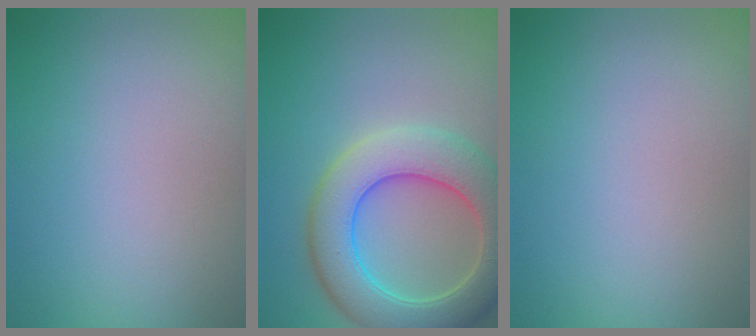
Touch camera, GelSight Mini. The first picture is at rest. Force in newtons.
{"total": 7.8, "press": 7.8, "slide": 0.5}
{"total": 0.0}